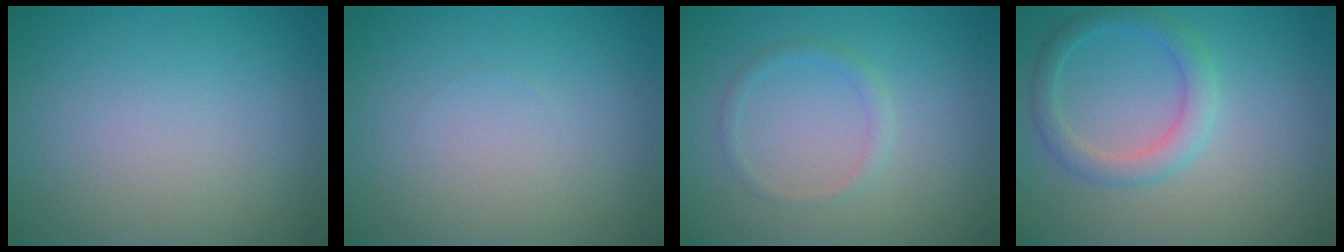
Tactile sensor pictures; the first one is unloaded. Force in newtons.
{"total": 0.0}
{"total": 1.3, "press": 1.3, "slide": 0.2}
{"total": 2.7, "press": 2.7, "slide": 0.2}